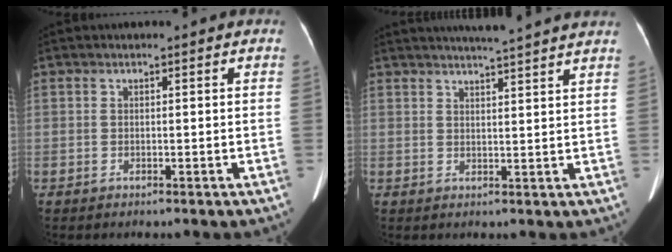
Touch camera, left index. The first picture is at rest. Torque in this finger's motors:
{"motor_torque": [0.57, -1.07, -0.02, 0.05]}